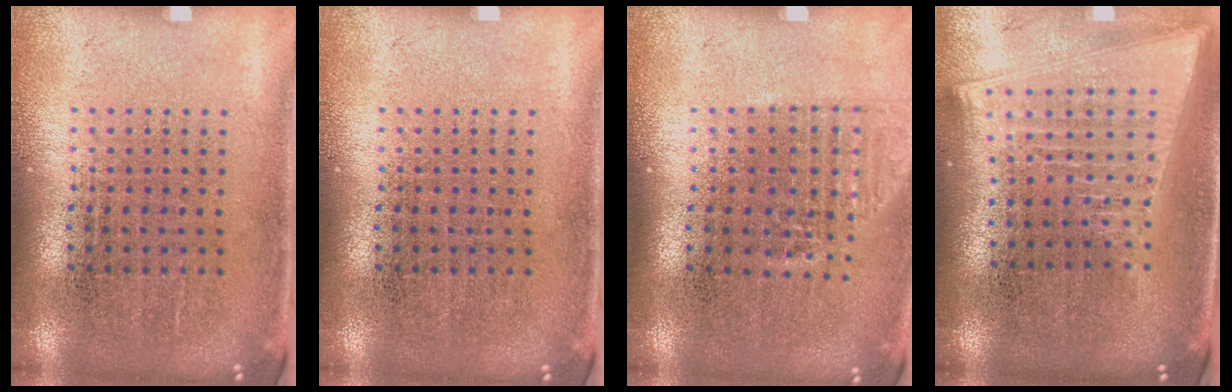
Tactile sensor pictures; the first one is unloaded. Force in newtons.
{"total": 0.0}
{"total": 1.1, "press": 1.0, "slide": 0.4}
{"total": 2.1, "press": 1.8, "slide": 1.1}